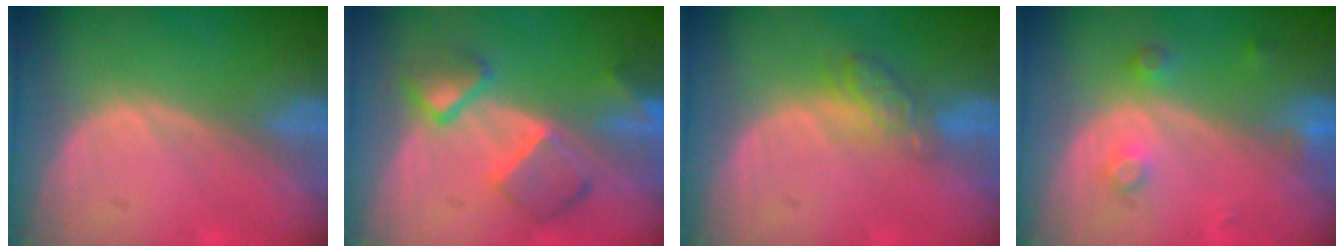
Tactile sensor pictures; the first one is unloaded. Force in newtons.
{"total": 6.9, "press": 6.7, "slide": 1.6}
{"total": 4.3, "press": 4.1, "slide": 1.1}
{"total": 3.3, "press": 3.1, "slide": 1.1}